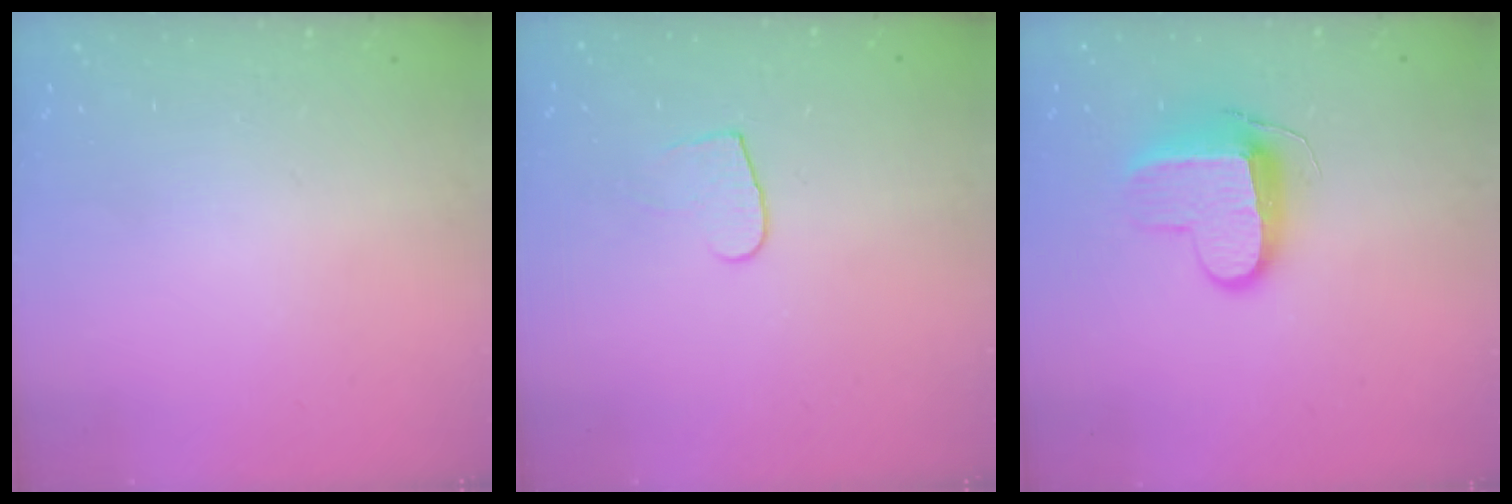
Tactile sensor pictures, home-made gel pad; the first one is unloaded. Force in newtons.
{"total": 6.0, "press": 6.0, "slide": 0.5}
{"total": 9.4, "press": 9.3, "slide": 1.3}